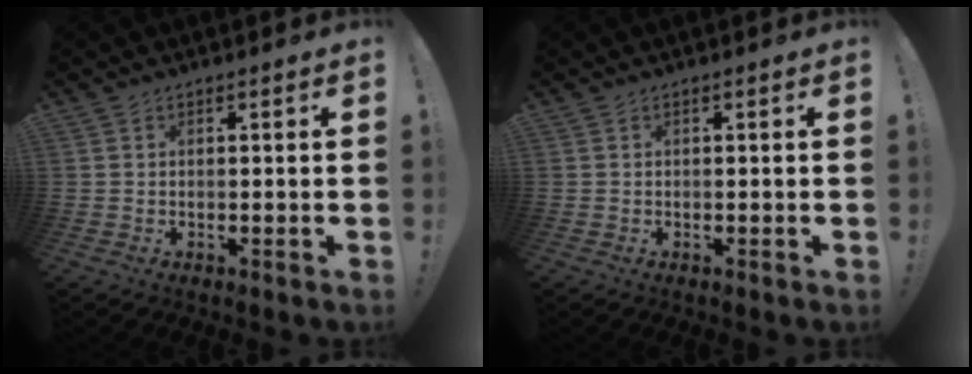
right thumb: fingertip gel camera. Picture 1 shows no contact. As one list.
[{"total": 0.0}]